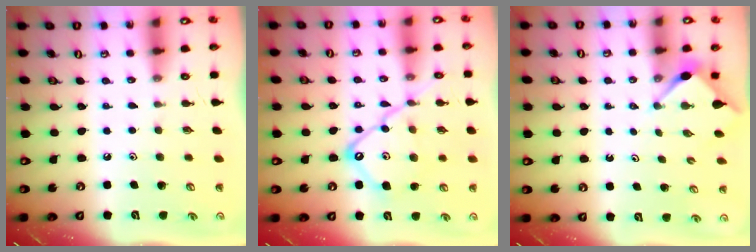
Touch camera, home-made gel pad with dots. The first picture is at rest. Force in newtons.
{"total": 16.7, "press": 16.6, "slide": 1.5}
{"total": 2.7, "press": 2.7, "slide": 0.3}